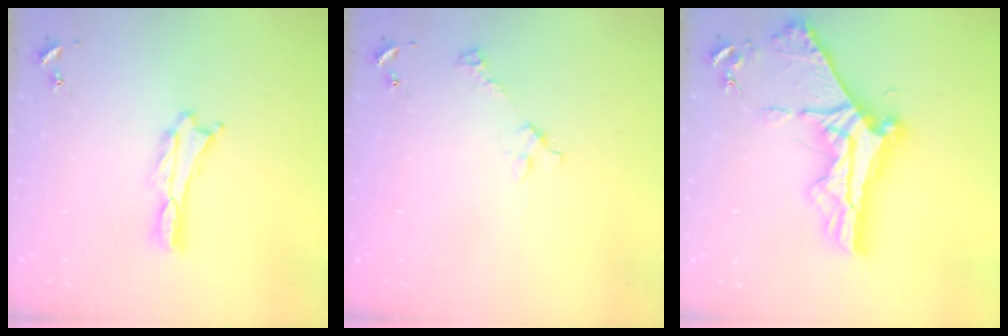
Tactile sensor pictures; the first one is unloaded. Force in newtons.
{"total": 2.6, "press": 2.6, "slide": 0.3}
{"total": 10.0, "press": 9.9, "slide": 1.3}